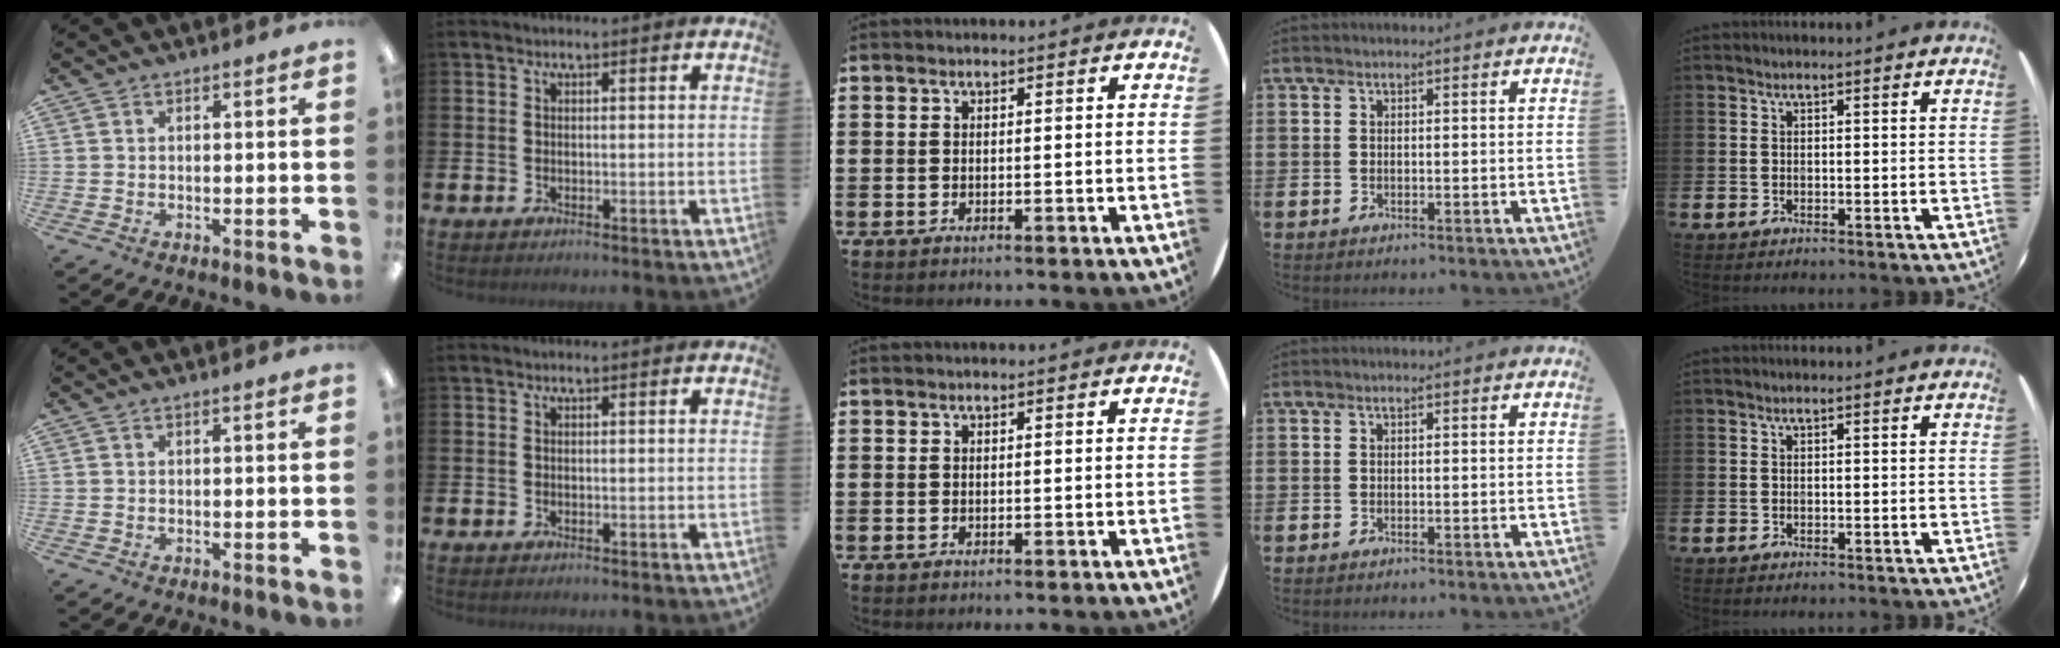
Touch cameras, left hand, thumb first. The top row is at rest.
{}